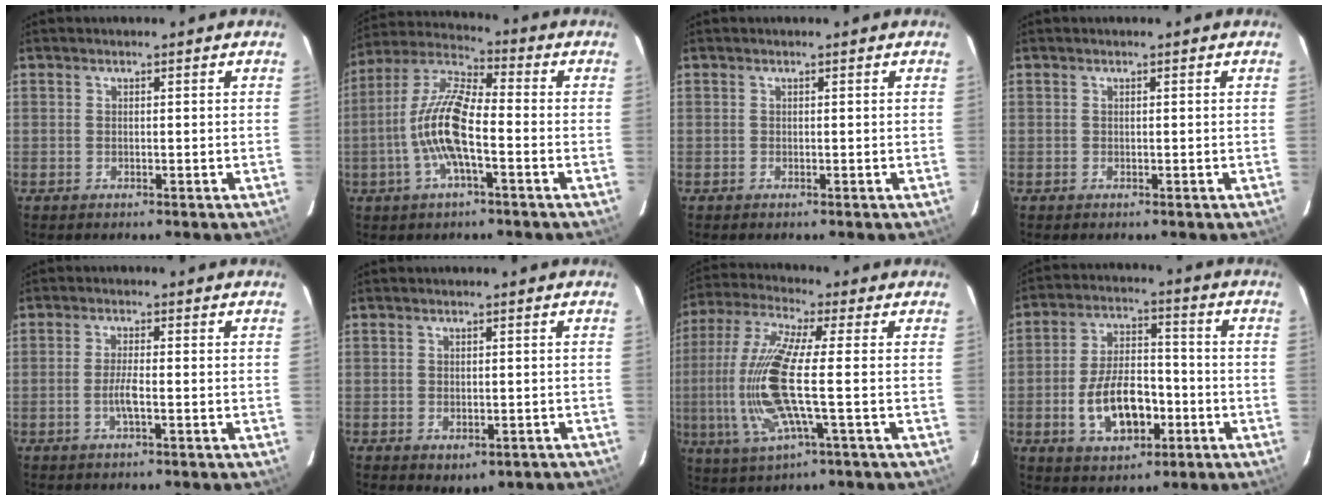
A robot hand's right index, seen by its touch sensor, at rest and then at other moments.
{"total": 12.4, "force": [-3.2, 3.4, 11.5], "torque": [-0.239, 0.005, -0.067]}
{"total": 0.0}
{"total": 0.0}
{"total": 3.0, "force": [-1.1, 0.1, 2.8], "torque": [-0.056, -0.003, -0.021]}
{"total": 3.8, "force": [-1.7, 2.6, 2.2], "torque": [-0.038, -0.009, -0.014]}
{"total": 16.1, "force": [-2.2, 2.4, 15.8], "torque": [-0.324, -0.009, -0.040]}
{"total": 12.4, "force": [-4.1, 6.7, 9.6], "torque": [-0.193, 0.012, -0.057]}